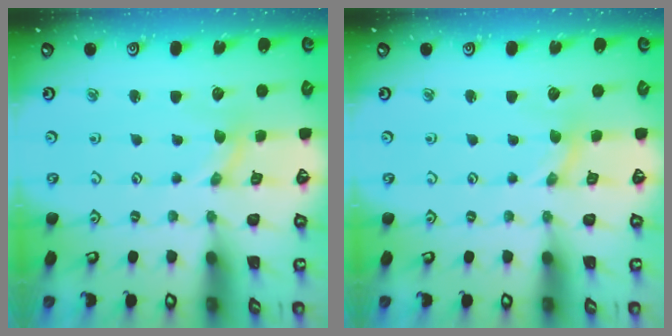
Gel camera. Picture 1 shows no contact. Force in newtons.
{"total": 0.0}